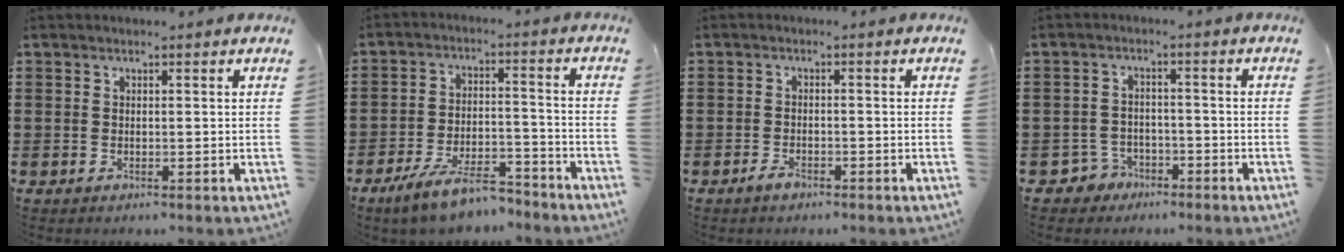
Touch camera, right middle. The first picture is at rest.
{"total": 9.3, "force": [-7.4, 2.4, 5.1], "torque": [-0.096, 0.017, -0.139]}
{"total": 1.8, "force": [-1.4, 0.9, 0.7], "torque": [-0.016, 0.002, -0.028]}
{"total": 3.2, "force": [-2.6, 1.8, 0.2], "torque": [-0.022, 0.003, -0.059]}